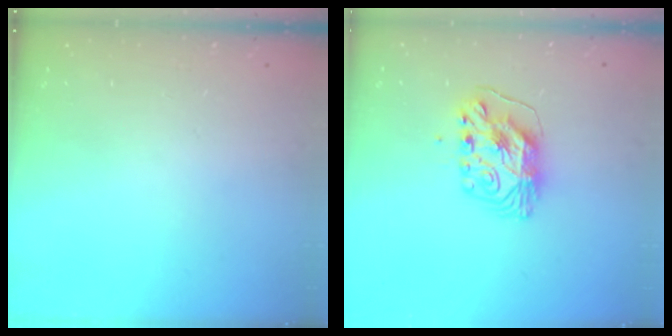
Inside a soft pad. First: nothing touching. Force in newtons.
{"total": 9.2, "press": 9.2, "slide": 0.9}